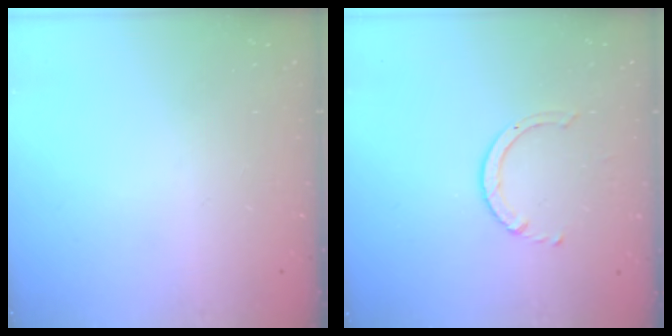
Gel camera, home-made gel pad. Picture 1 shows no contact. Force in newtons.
{"total": 3.6, "press": 3.6, "slide": 0.5}